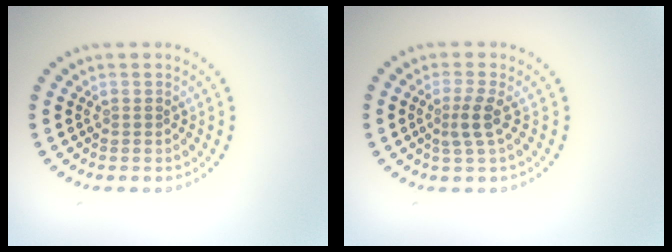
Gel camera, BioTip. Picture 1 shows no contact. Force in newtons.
{"total": 1.8, "press": 1.4, "slide": 1.2}